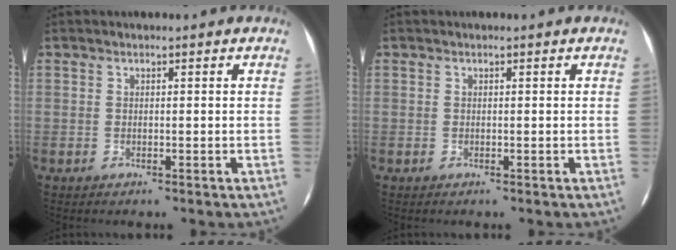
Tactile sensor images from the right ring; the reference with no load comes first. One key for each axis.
{"total": 0.0}